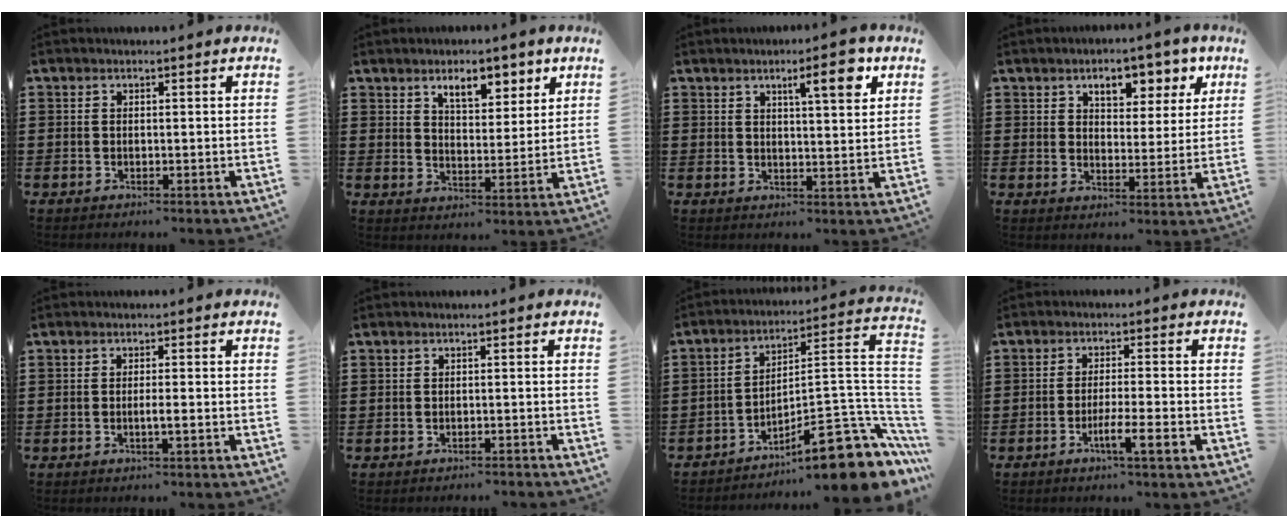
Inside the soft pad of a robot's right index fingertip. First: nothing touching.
{"total": 6.4, "force": [4.3, 2.8, 3.9], "torque": [-0.059, -0.006, 0.069]}
{"total": 6.6, "force": [3.6, 1.5, 5.3], "torque": [-0.082, -0.003, 0.053]}
{"total": 6.3, "force": [4.1, 3.3, 3.4], "torque": [-0.054, -0.008, 0.064]}
{"total": 1.7, "force": [-0.6, 0.0, 1.6], "torque": [-0.028, -0.001, -0.012]}
{"total": 0.9, "force": [-0.9, 0.0, 0.2], "torque": [-0.006, -0.001, -0.017]}
{"total": 12.8, "force": [-8.9, 2.9, 8.8], "torque": [-0.099, 0.011, -0.158]}
{"total": 4.8, "force": [-2.5, 0.2, 4.1], "torque": [-0.066, -0.006, -0.041]}